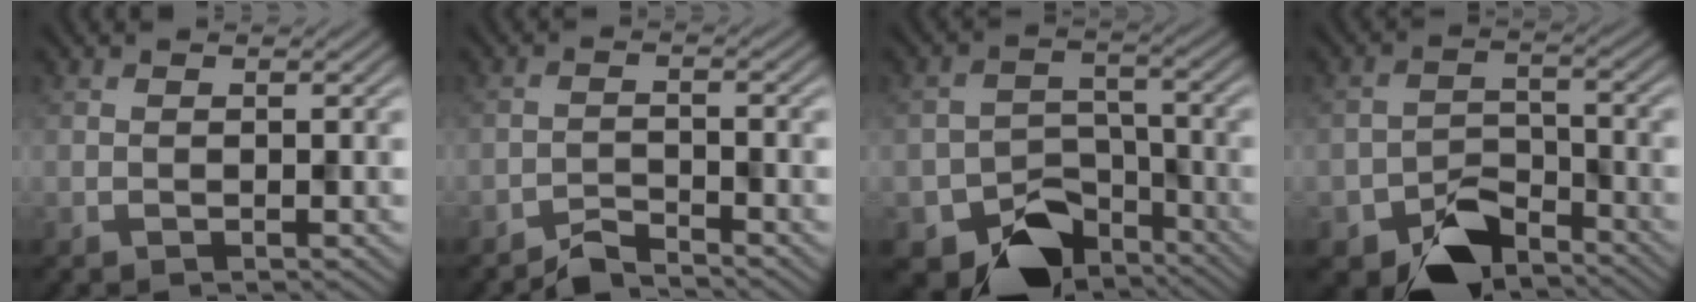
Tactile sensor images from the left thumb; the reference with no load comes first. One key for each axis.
{"total": 2.6, "fx": -2.5, "fy": 0.2, "fz": 0.7, "tx": -0.007, "ty": 0.004, "tz": -0.056}
{"total": 9.9, "fx": -6.5, "fy": 6.1, "fz": 4.2, "tx": -0.067, "ty": -0.023, "tz": -0.107}
{"total": 7.7, "fx": -5.6, "fy": 3.9, "fz": 3.5, "tx": -0.057, "ty": -0.010, "tz": -0.107}